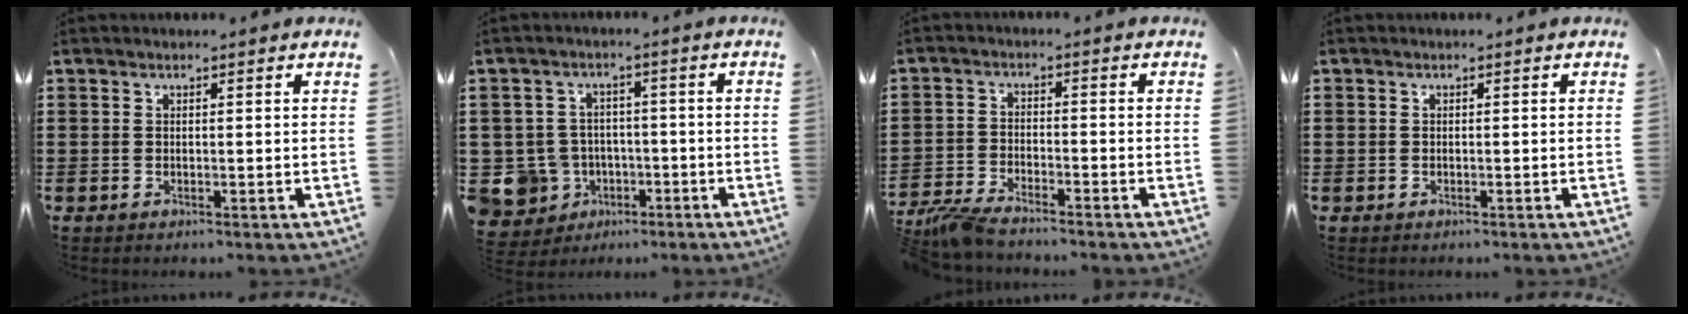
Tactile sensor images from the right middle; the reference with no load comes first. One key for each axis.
{"total": 7.2, "fx": -2.3, "fy": 6.4, "fz": 2.2, "tx": -0.097, "ty": 0.003, "tz": -0.044}
{"total": 4.4, "fx": -4.1, "fy": 0.4, "fz": 1.5, "tx": -0.055, "ty": -0.009, "tz": -0.088}
{"total": 0.8, "fx": -0.3, "fy": 0.7, "fz": 0.1, "tx": -0.003, "ty": 0.003, "tz": -0.006}